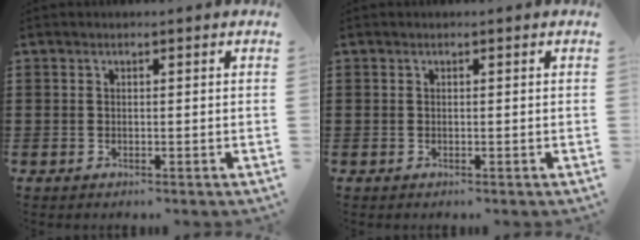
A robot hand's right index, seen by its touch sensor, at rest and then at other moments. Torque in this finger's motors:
{"motor_torque": [0.00, 0.01, 0.00, 0.00]}